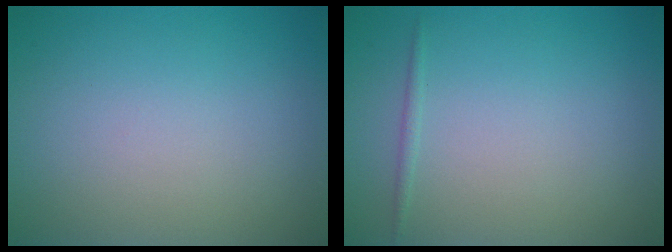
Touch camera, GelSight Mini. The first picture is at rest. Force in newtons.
{"total": 0.6, "press": 0.6, "slide": 0.0}